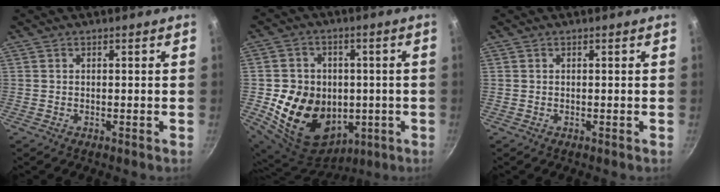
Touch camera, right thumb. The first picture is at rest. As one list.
[{"total": 18.9, "force": [-2.0, 15.5, 10.6], "torque": [-0.173, 0.006, -0.010]}, {"total": 0.0}]